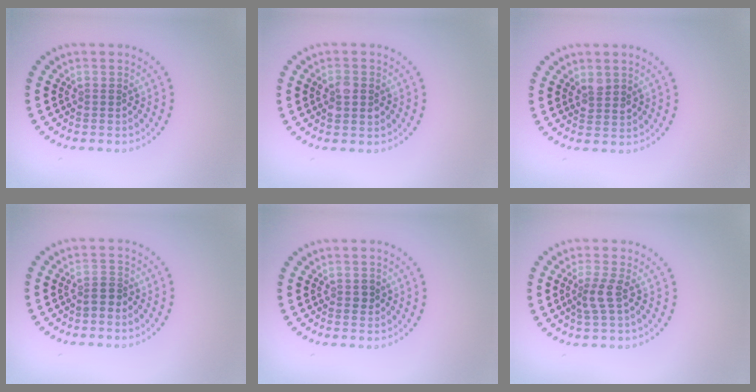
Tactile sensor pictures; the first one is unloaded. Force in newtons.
{"total": 2.5, "press": 2.5, "slide": 0.1}
{"total": 1.6, "press": 1.5, "slide": 0.7}
{"total": 1.1, "press": 0.9, "slide": 0.7}
{"total": 0.9, "press": 0.9, "slide": 0.2}
{"total": 2.0, "press": 1.6, "slide": 1.3}